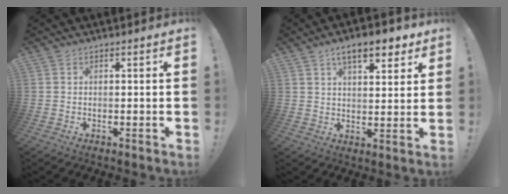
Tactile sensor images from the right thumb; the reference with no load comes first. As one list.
[{"total": 9.8, "force": [5.8, 3.6, 7.1], "torque": [-0.100, -0.022, 0.098]}]